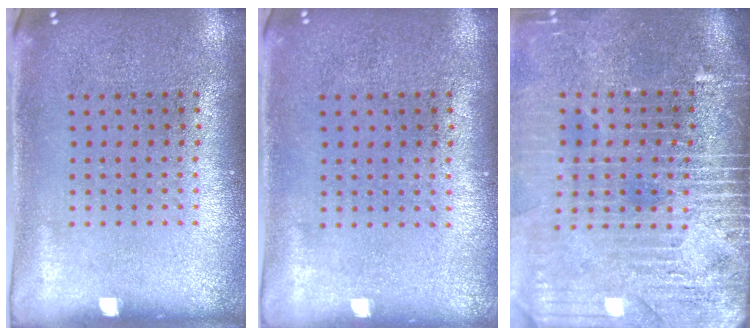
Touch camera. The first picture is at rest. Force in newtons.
{"total": 0.0}
{"total": 4.4, "press": 3.8, "slide": 2.2}